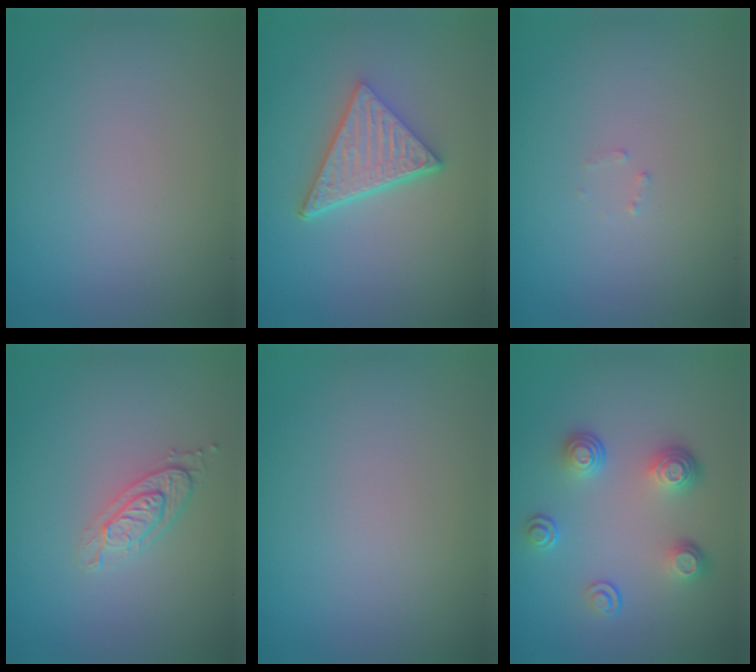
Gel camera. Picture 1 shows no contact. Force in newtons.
{"total": 5.2, "press": 3.7, "slide": 3.6}
{"total": 0.6, "press": 0.6, "slide": 0.1}
{"total": 2.0, "press": 2.0, "slide": 0.5}
{"total": 0.0}
{"total": 3.7, "press": 2.7, "slide": 2.6}